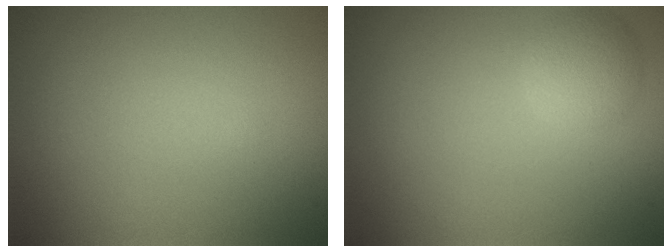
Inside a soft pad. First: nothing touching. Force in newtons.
{"total": 2.3, "press": 2.3, "slide": 0.2}